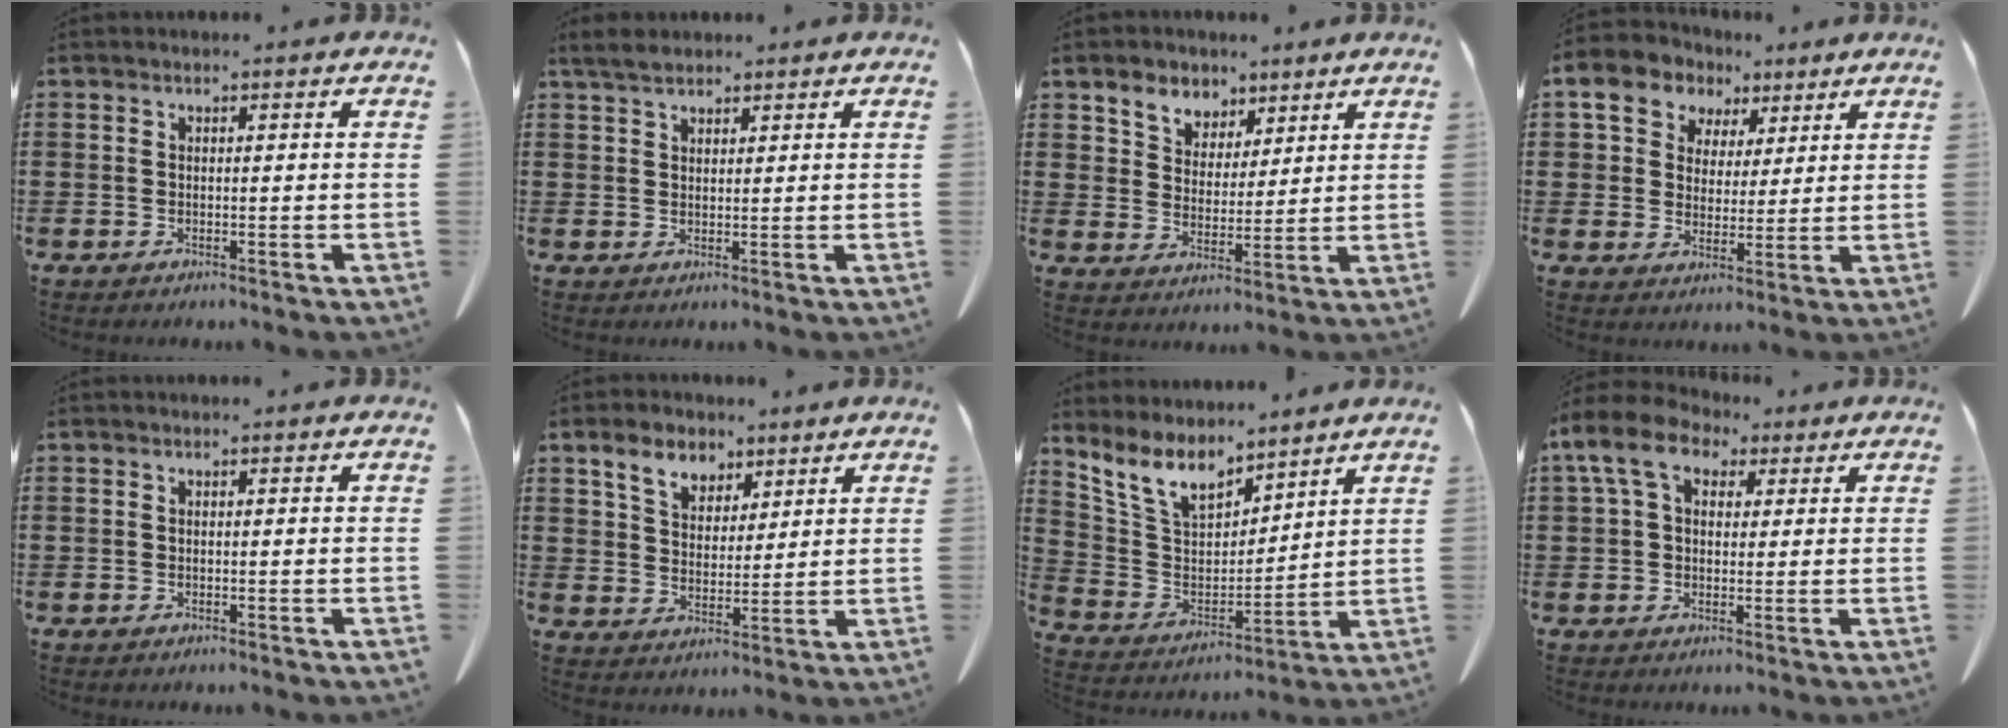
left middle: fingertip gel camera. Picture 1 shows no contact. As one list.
[{"total": 3.0, "force": [2.4, 1.1, 1.4], "torque": [-0.034, 0.004, 0.045]}, {"total": 5.0, "force": [4.0, 3.0, -0.1], "torque": [-0.027, -0.009, 0.070]}, {"total": 7.9, "force": [4.4, 6.3, 2.0], "torque": [-0.071, -0.005, 0.080]}, {"total": 0.0}, {"total": 6.4, "force": [4.4, 3.9, 2.4], "torque": [-0.059, 0.005, 0.081]}, {"total": 8.9, "force": [7.0, 3.9, 4.0], "torque": [-0.111, -0.025, 0.128]}, {"total": 7.9, "force": [4.0, 4.9, 4.6], "torque": [-0.117, 0.009, 0.071]}]